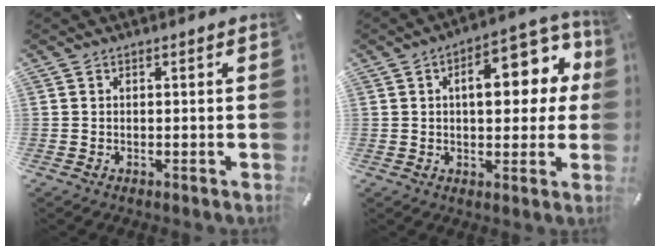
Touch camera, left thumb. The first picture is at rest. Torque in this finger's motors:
{"motor_torque": [1.87, 2.90, 1.29, -0.97, 0.41]}